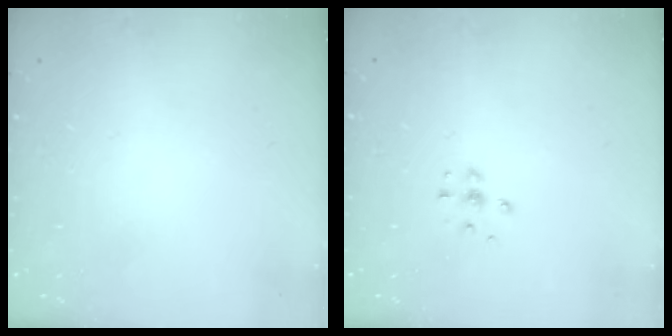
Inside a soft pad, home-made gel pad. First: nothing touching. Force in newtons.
{"total": 4.1, "press": 4.1, "slide": 0.6}